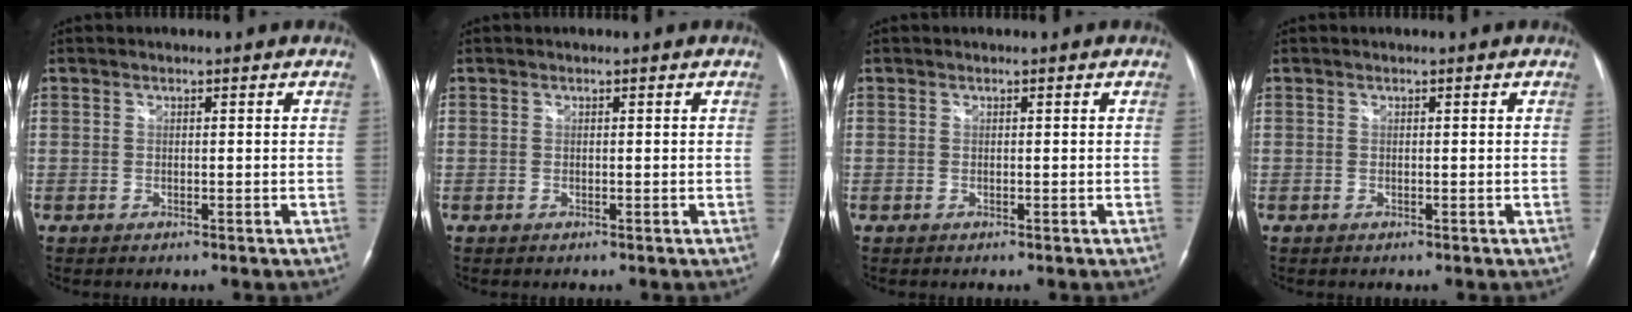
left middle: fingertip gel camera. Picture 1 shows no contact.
{"total": 0.0}
{"total": 0.0}
{"total": 0.0}